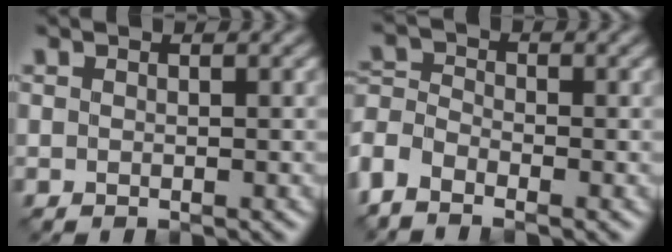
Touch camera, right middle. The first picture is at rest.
{"total": 4.0, "force": [-2.8, 1.9, 2.0], "torque": [-0.048, 0.009, -0.074]}